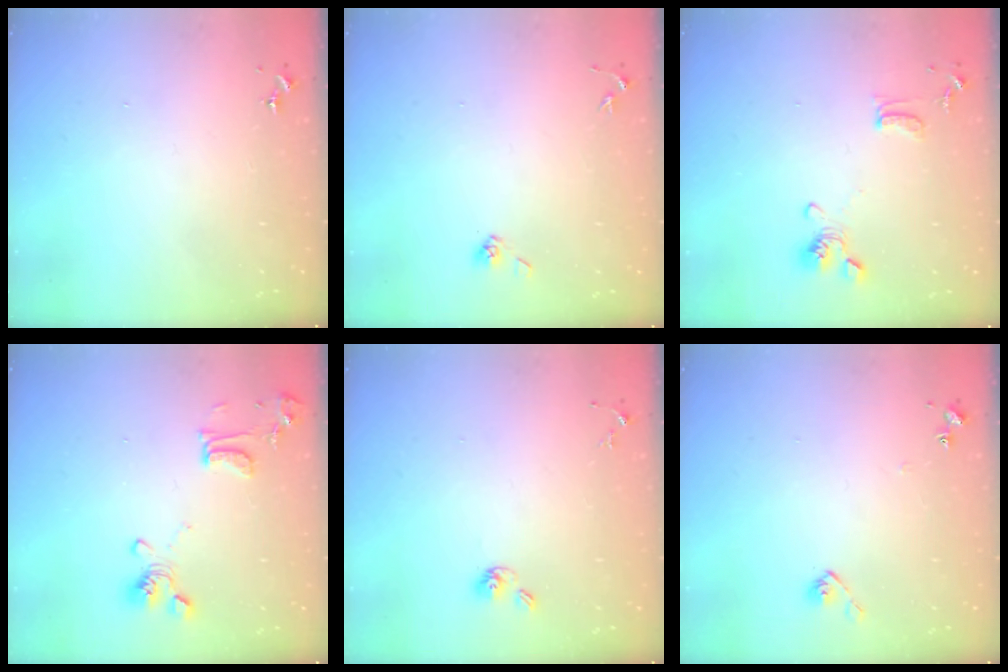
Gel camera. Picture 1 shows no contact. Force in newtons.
{"total": 3.8, "press": 3.3, "slide": 1.8}
{"total": 11.6, "press": 11.4, "slide": 2.1}
{"total": 13.5, "press": 13.4, "slide": 1.8}
{"total": 5.5, "press": 4.8, "slide": 2.6}
{"total": 7.4, "press": 7.3, "slide": 0.6}